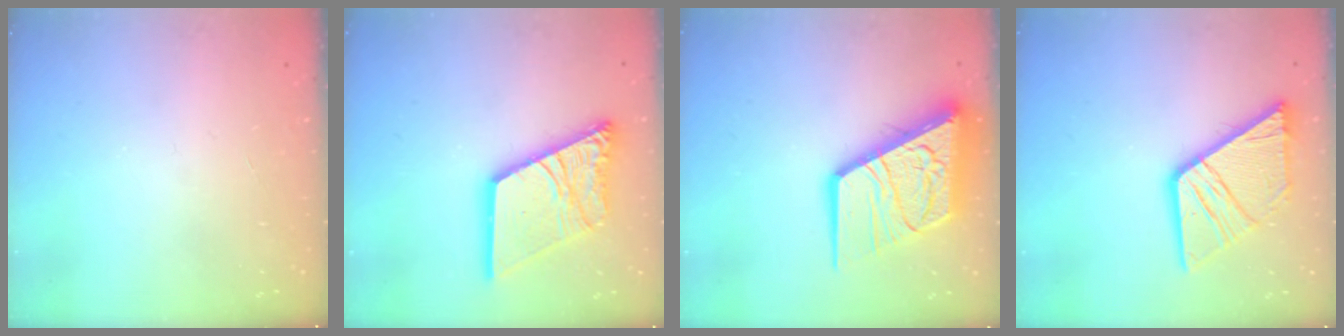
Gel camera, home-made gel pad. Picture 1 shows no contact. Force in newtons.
{"total": 20.4, "press": 20.3, "slide": 2.4}
{"total": 22.6, "press": 22.4, "slide": 2.3}
{"total": 16.7, "press": 16.6, "slide": 1.9}